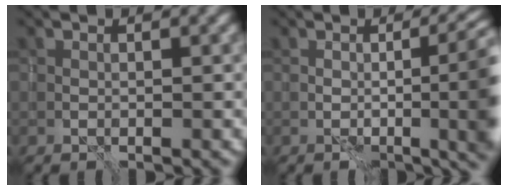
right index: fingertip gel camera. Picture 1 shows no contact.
{"total": 9.8, "force": [-0.5, 3.8, 9.0], "torque": [-0.082, 0.011, -0.004]}